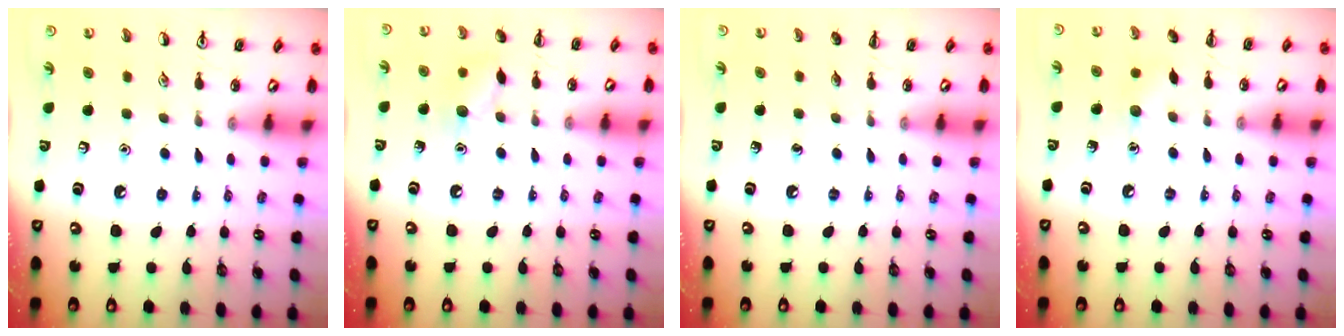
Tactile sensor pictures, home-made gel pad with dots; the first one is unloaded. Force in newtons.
{"total": 7.6, "press": 7.6, "slide": 1.0}
{"total": 0.0}
{"total": 5.0, "press": 4.8, "slide": 1.4}